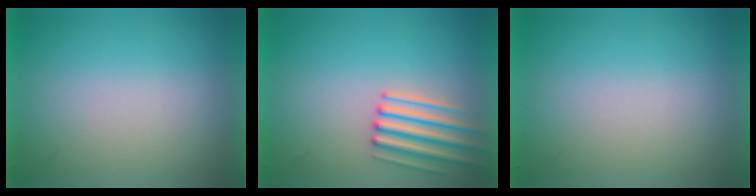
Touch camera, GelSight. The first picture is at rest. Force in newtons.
{"total": 3.1}
{"total": 0.0}